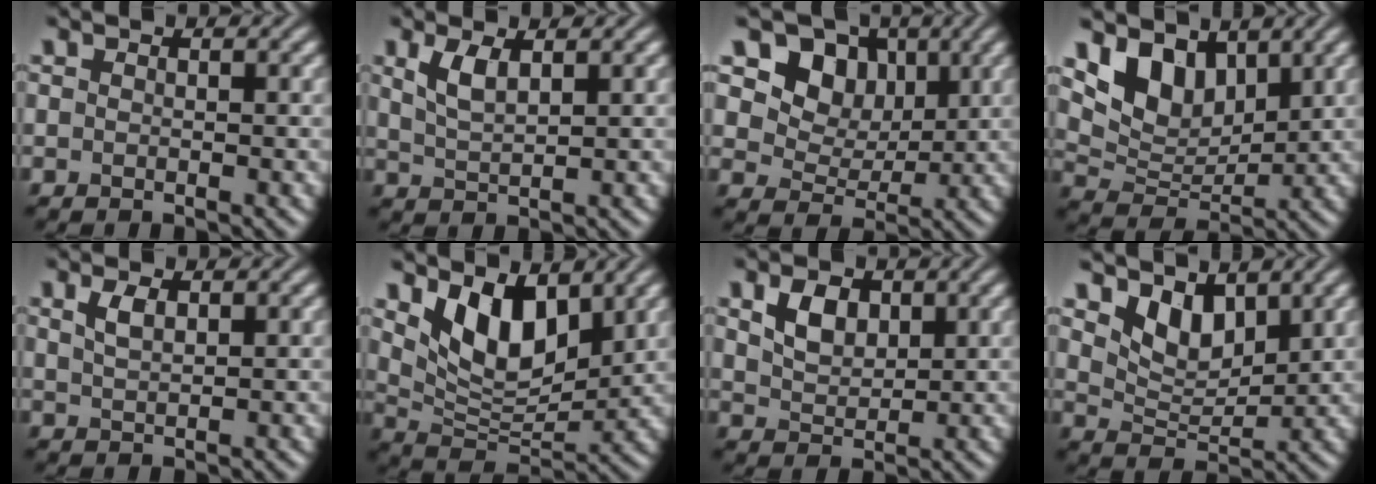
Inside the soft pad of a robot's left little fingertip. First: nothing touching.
{"total": 2.6, "force": [1.3, 1.0, 2.0], "torque": [-0.048, -0.001, 0.030]}
{"total": 8.0, "force": [3.7, 6.2, 3.5], "torque": [-0.080, -0.011, 0.074]}
{"total": 5.5, "force": [3.5, 3.2, 2.8], "torque": [-0.059, -0.014, 0.061]}
{"total": 1.7, "force": [0.9, 0.7, 1.2], "torque": [-0.028, 0.002, 0.021]}
{"total": 6.6, "force": [3.1, 3.4, 4.7], "torque": [-0.089, -0.019, 0.057]}
{"total": 3.2, "force": [1.4, 2.1, 2.0], "torque": [-0.043, 0.002, 0.027]}
{"total": 3.7, "force": [2.5, 1.9, 1.9], "torque": [-0.046, -0.014, 0.043]}